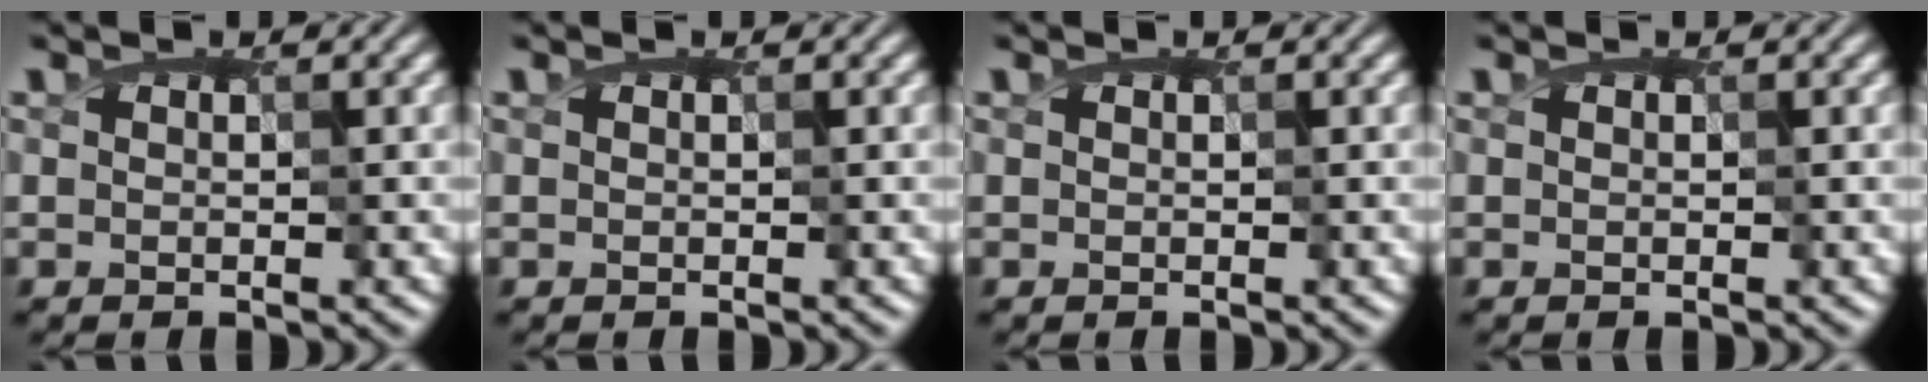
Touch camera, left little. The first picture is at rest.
{"total": 0.0}
{"total": 0.0}
{"total": 0.0}